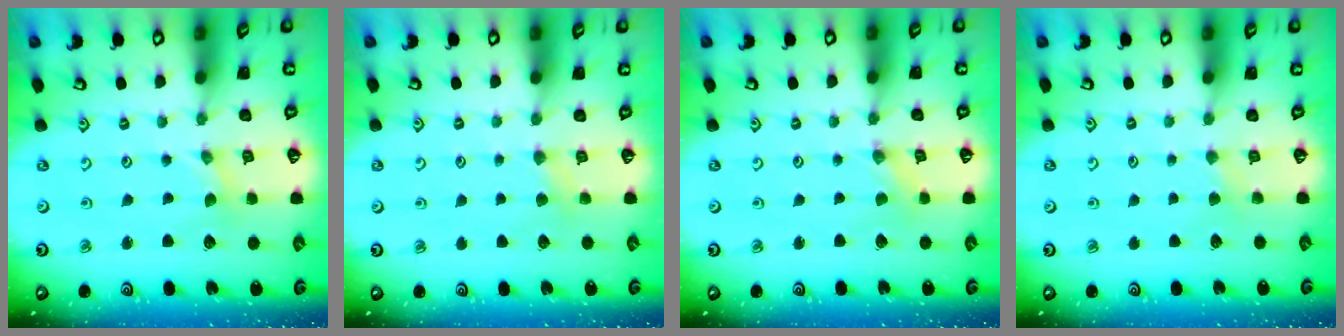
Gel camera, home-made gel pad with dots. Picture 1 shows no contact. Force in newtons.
{"total": 3.3, "press": 3.3, "slide": 0.6}
{"total": 0.0}
{"total": 1.9, "press": 1.9, "slide": 0.4}